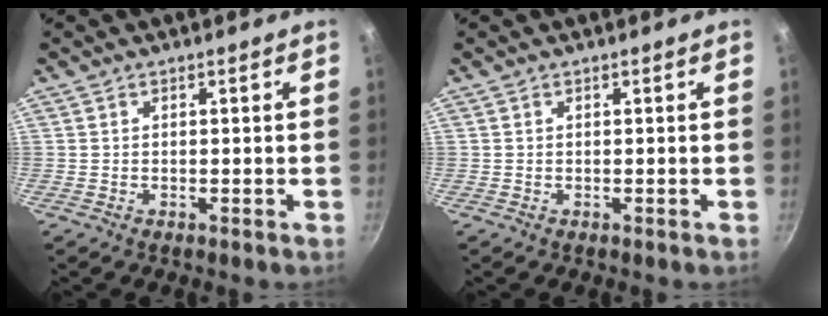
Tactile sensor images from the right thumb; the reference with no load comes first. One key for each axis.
{"total": 0.0}